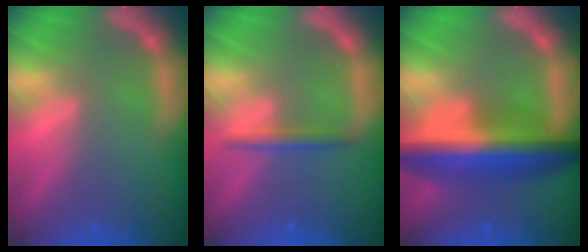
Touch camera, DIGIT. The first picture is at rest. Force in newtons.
{"total": 1.9}
{"total": 10.0}